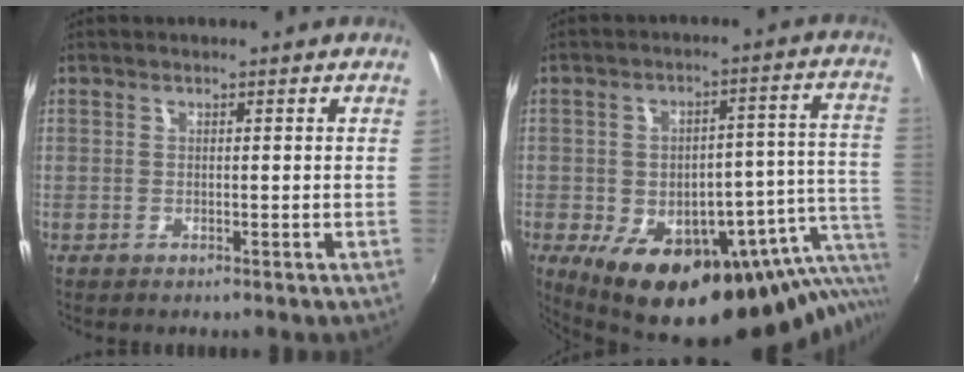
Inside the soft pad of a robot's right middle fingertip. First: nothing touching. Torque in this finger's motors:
{"motor_torque": [1.14, -1.00, 0.80, 0.21]}